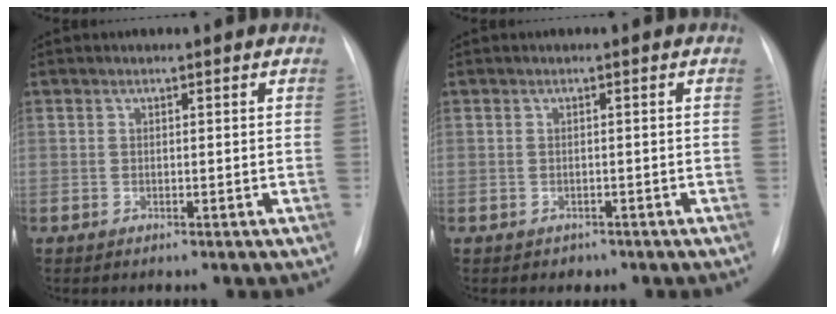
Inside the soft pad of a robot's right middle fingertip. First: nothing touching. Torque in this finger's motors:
{"motor_torque": [0.08, -0.10, -0.01, -0.01]}